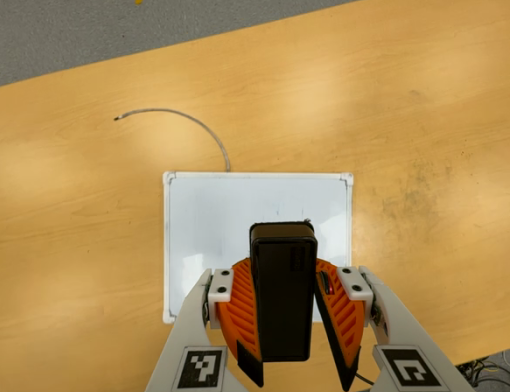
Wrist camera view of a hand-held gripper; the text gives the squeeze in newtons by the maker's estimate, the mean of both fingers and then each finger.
{"total": 8.1, "left": 8.0, "right": 8.3}